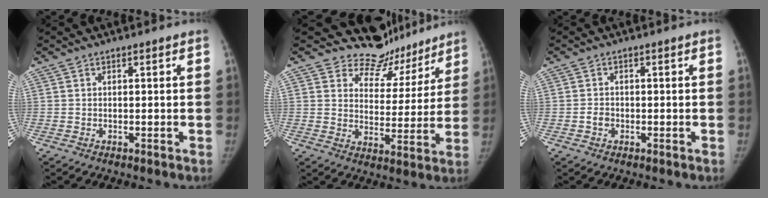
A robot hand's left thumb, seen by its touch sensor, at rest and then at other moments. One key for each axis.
{"total": 12.3, "fx": 11.0, "fy": 5.6, "fz": 0.5, "tx": 0.041, "ty": -0.089, "tz": 0.149}
{"total": 1.5, "fx": -0.5, "fy": 1.3, "fz": 0.7, "tx": -0.008, "ty": 0.004, "tz": -0.009}